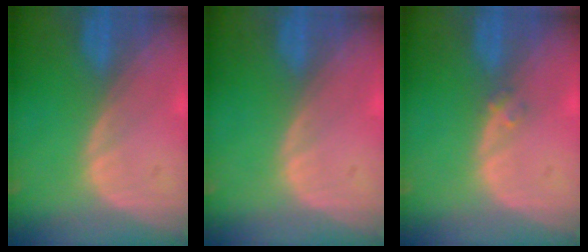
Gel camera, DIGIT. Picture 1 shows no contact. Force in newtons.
{"total": 0.0}
{"total": 1.2, "press": 1.1, "slide": 0.6}